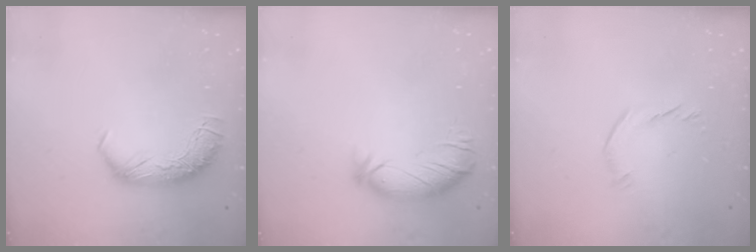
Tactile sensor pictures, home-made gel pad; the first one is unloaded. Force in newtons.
{"total": 3.0, "press": 2.5, "slide": 1.7}
{"total": 5.5, "press": 5.4, "slide": 0.8}